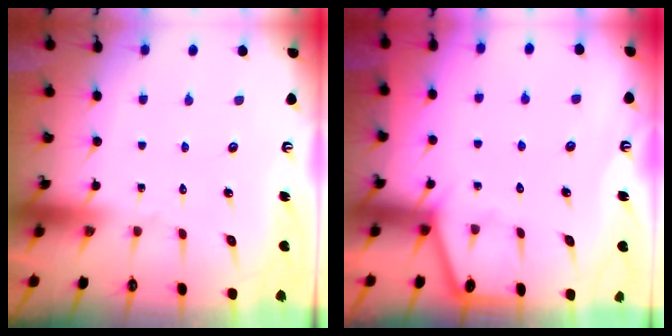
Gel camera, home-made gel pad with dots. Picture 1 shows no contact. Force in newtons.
{"total": 2.6, "press": 2.6, "slide": 0.3}